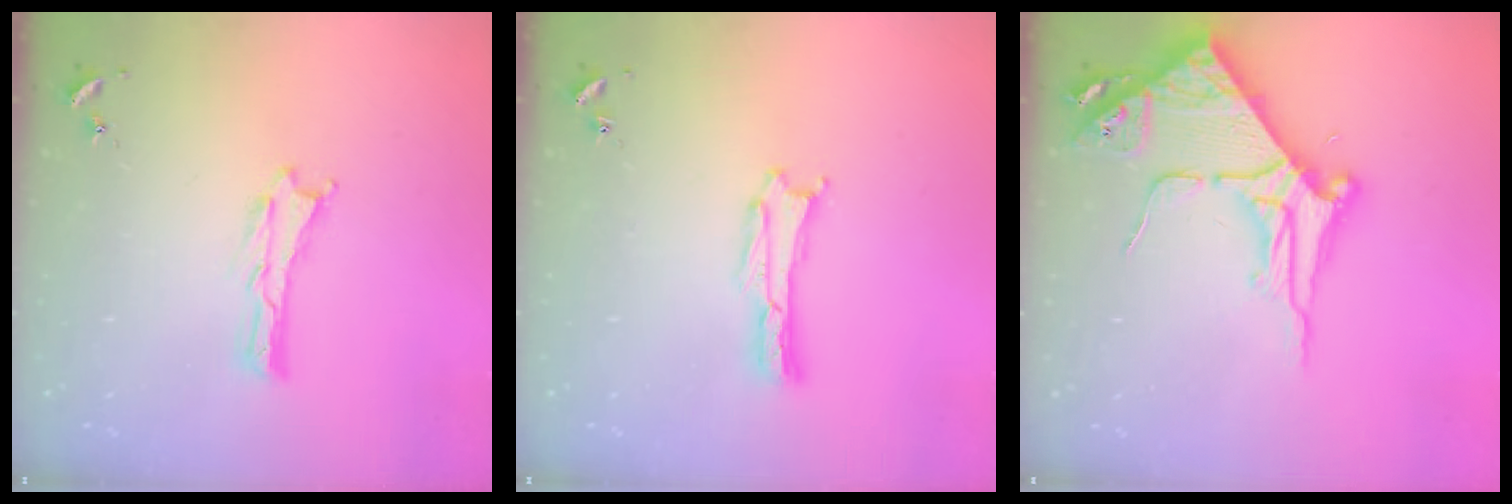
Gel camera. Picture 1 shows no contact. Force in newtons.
{"total": 0.0}
{"total": 8.9, "press": 8.9, "slide": 0.8}